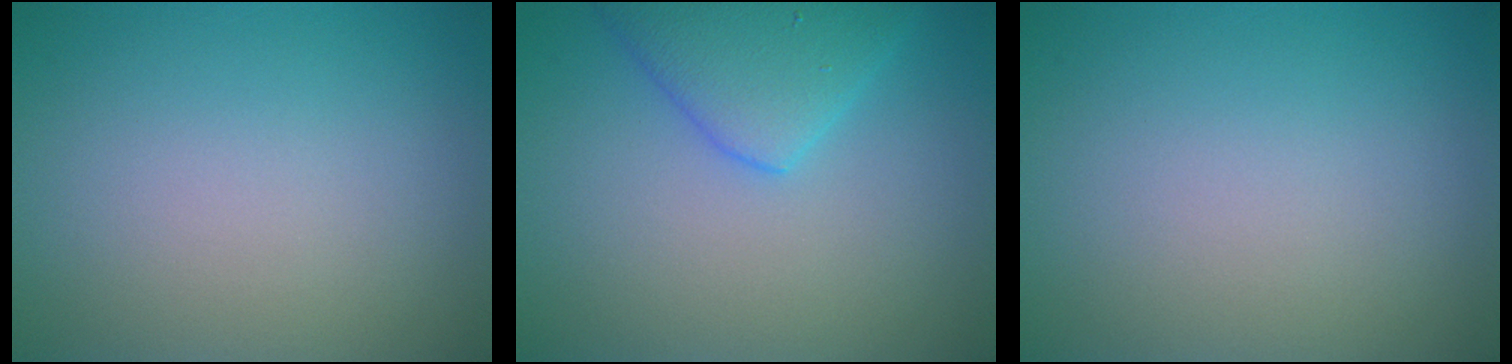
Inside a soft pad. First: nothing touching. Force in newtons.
{"total": 4.2, "press": 4.2, "slide": 0.3}
{"total": 0.0}